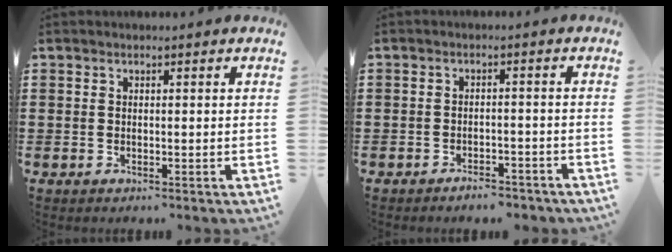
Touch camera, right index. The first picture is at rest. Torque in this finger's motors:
{"motor_torque": [0.27, 0.27, 0.08, 0.05]}